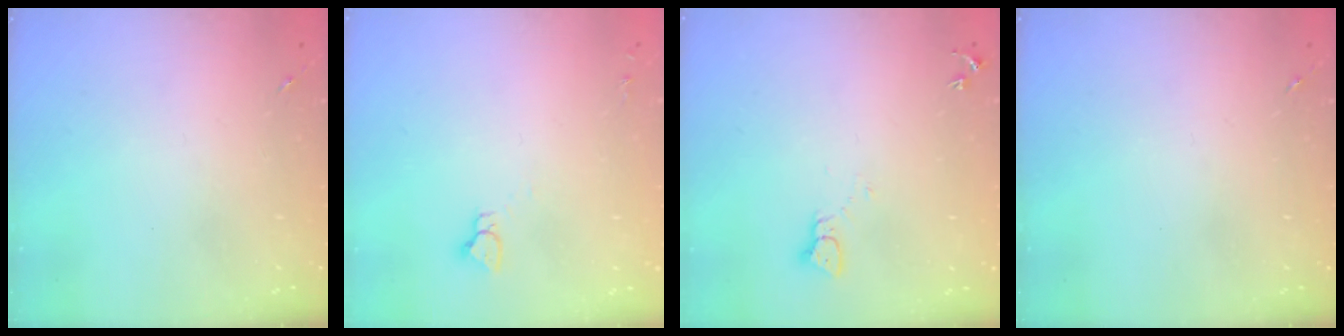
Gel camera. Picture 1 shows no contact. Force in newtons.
{"total": 2.9, "press": 2.9, "slide": 0.2}
{"total": 2.2, "press": 2.2, "slide": 0.2}
{"total": 0.0}